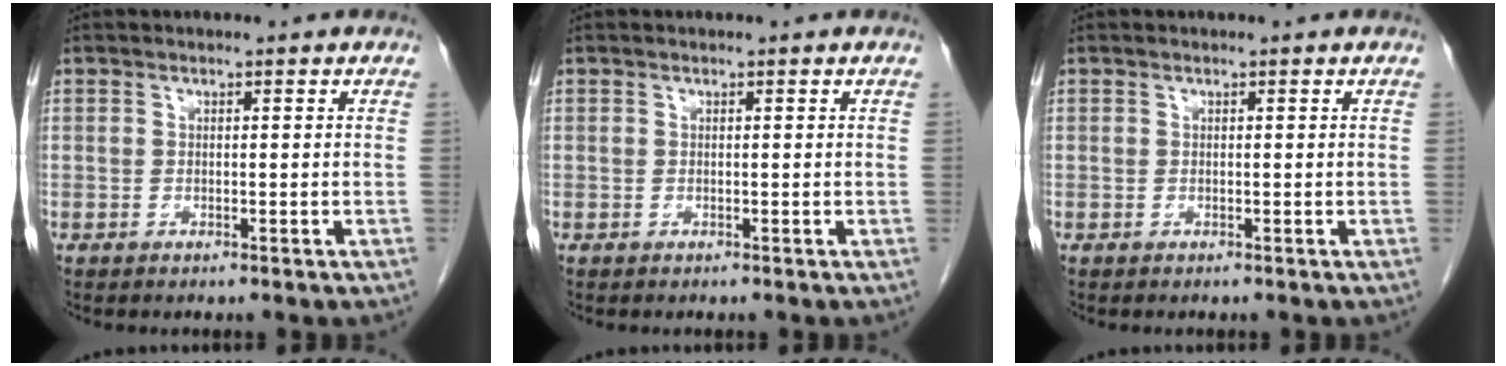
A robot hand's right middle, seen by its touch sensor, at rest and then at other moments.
{"total": 0.0}
{"total": 0.0}